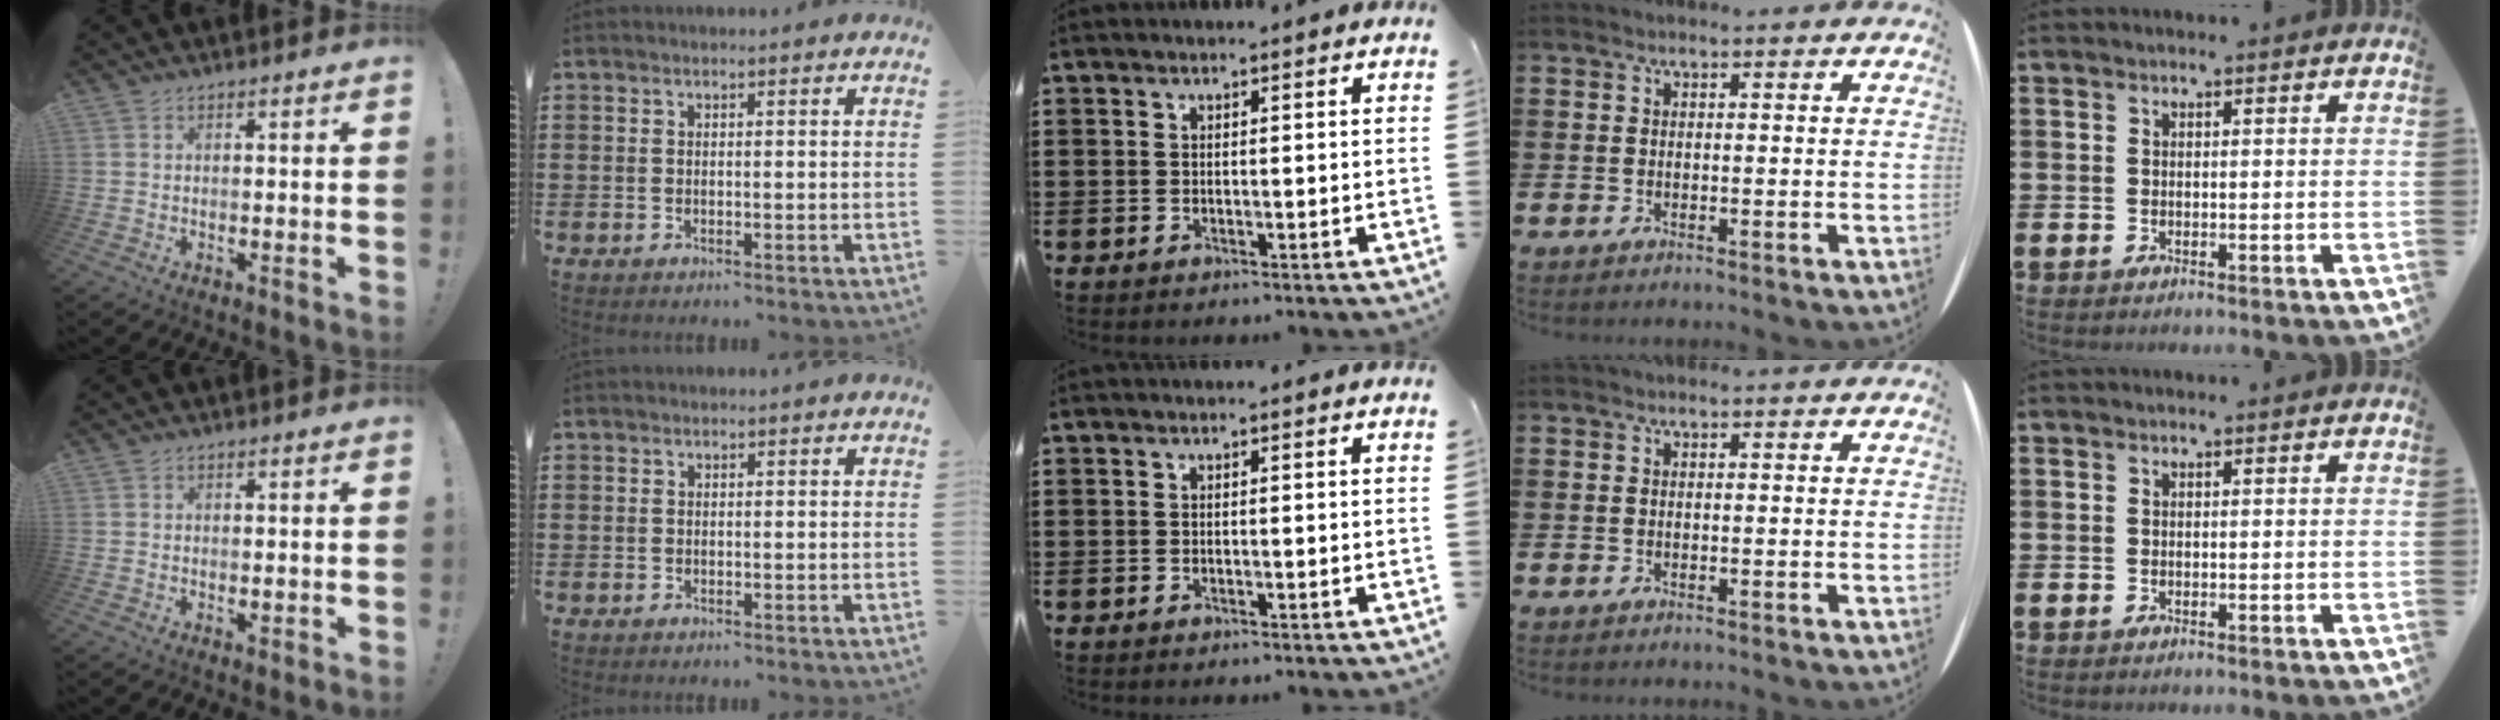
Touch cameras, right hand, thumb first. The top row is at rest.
{"thumb": {"total": 0.6, "force": [0.3, 0.4, 0.4], "torque": [-0.006, 0.001, 0.007]}, "index": {"total": 0.6, "force": [0.2, 0.5, 0.0], "torque": [0.000, 0.004, 0.003]}}